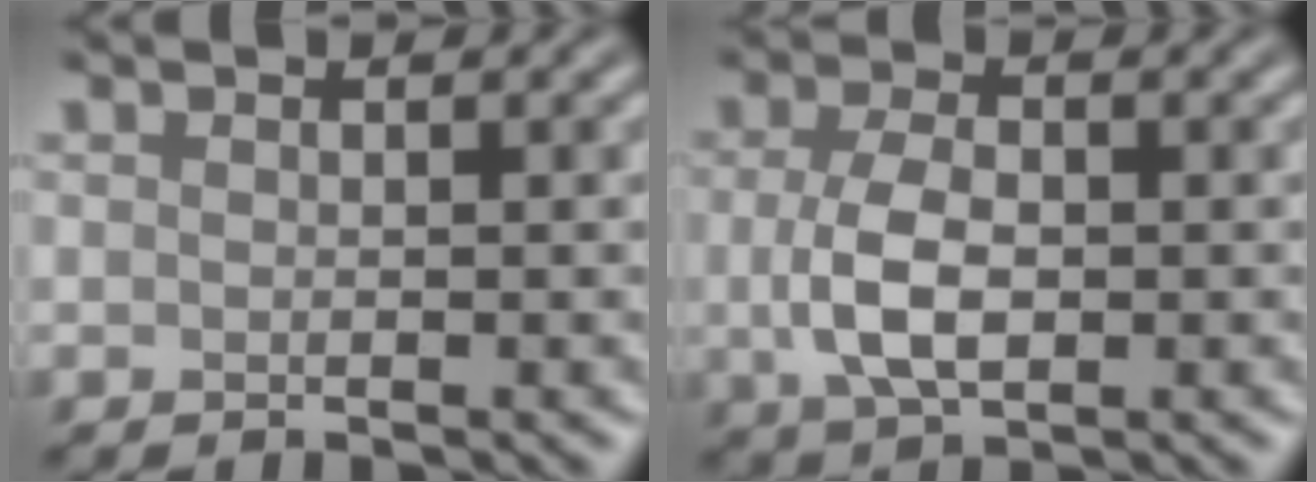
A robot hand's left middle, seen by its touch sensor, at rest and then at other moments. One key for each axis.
{"total": 4.4, "fx": -0.3, "fy": 2.4, "fz": 3.6, "tx": -0.083, "ty": -0.003, "tz": -0.004}